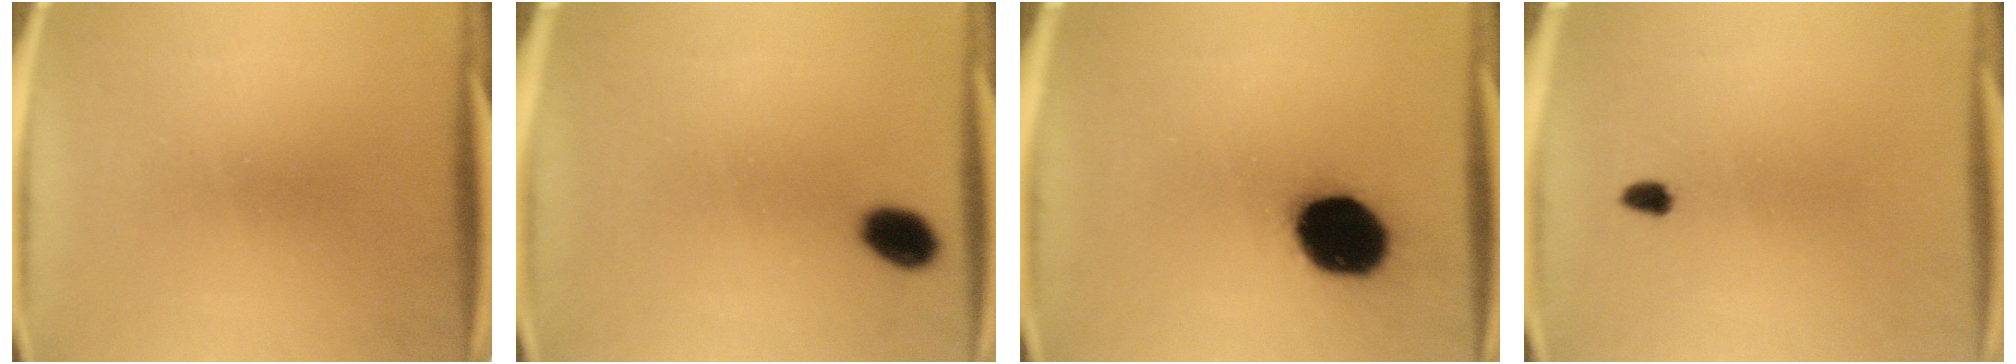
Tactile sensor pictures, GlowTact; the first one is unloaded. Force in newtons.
{"total": 5.1}
{"total": 18.7}
{"total": 1.4}